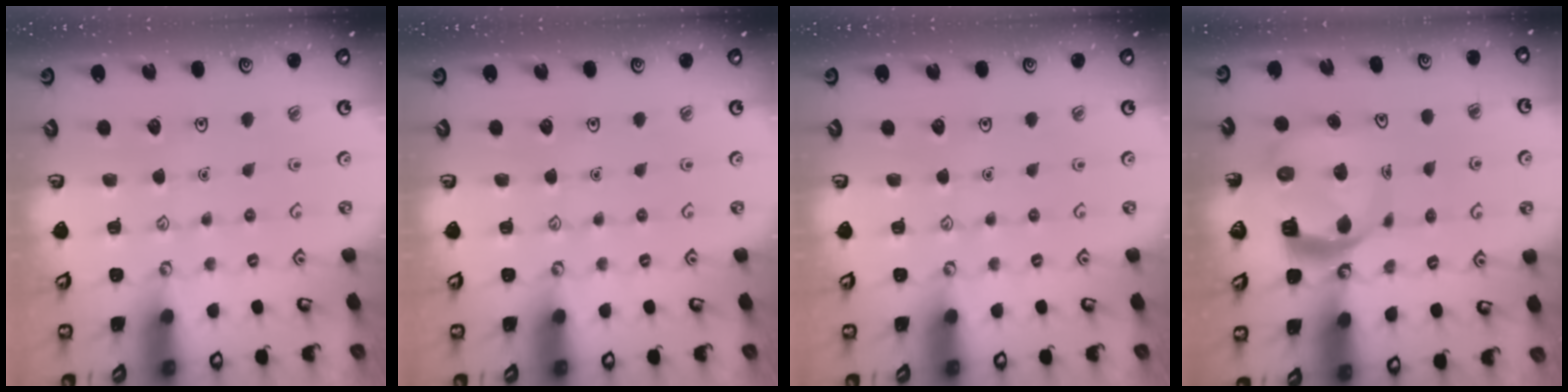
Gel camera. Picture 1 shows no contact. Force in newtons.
{"total": 0.0}
{"total": 0.0}
{"total": 8.7, "press": 8.6, "slide": 1.2}